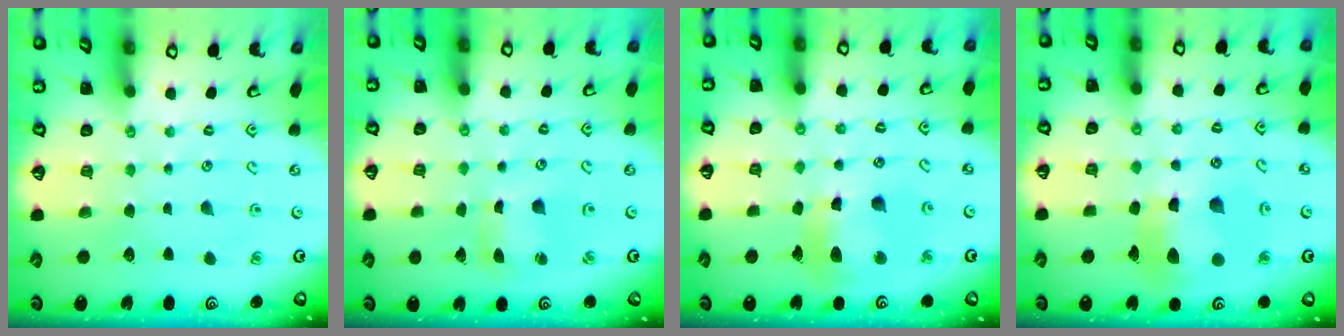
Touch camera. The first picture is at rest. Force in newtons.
{"total": 4.0, "press": 4.0, "slide": 0.4}
{"total": 11.3, "press": 11.2, "slide": 1.6}
{"total": 11.6, "press": 11.5, "slide": 1.2}